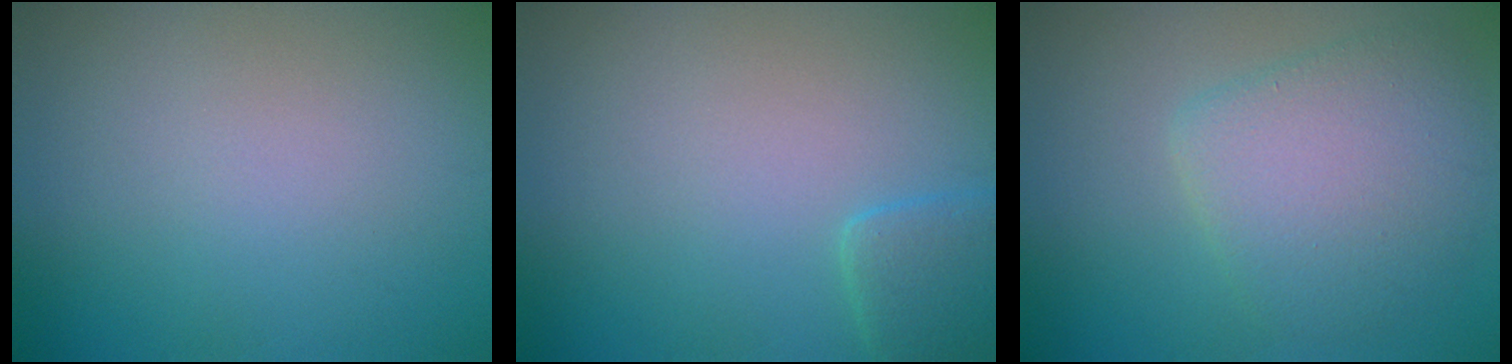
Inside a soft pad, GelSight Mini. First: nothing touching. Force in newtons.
{"total": 2.4, "press": 2.4, "slide": 0.1}
{"total": 4.9, "press": 4.9, "slide": 0.3}